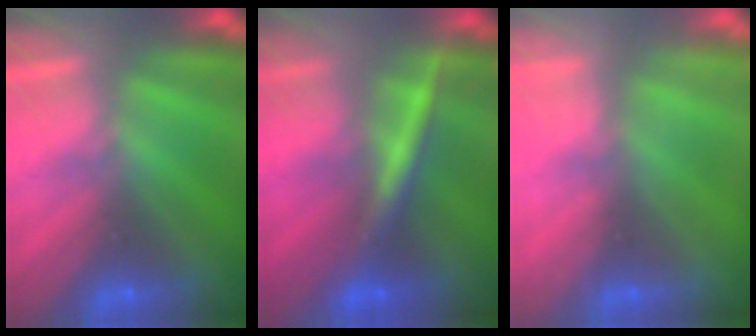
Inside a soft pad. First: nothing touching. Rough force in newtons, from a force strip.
{"total": 2.4}
{"total": 2.0}